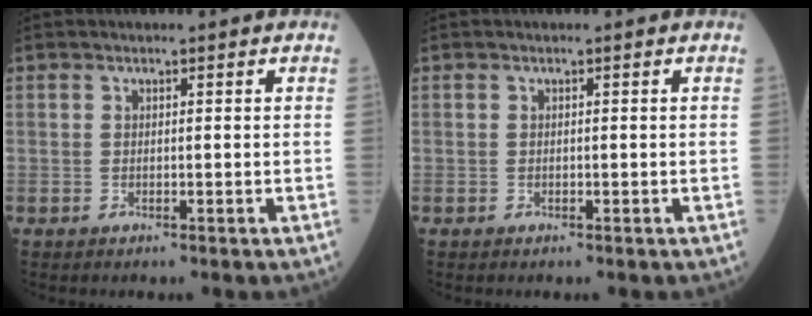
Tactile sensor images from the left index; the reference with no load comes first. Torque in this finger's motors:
{"motor_torque": [-0.04, 0.17, 0.04, 0.02]}